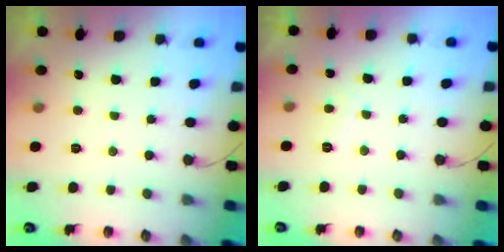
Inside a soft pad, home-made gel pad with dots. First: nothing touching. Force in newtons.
{"total": 1.8, "press": 1.6, "slide": 0.6}